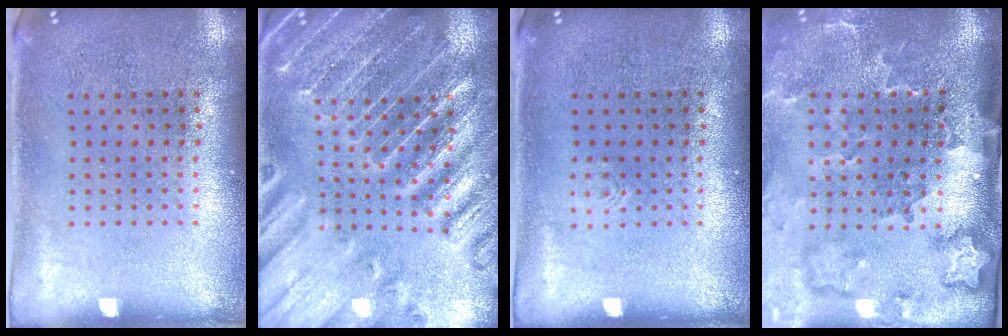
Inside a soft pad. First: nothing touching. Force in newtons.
{"total": 3.5, "press": 3.4, "slide": 0.8}
{"total": 0.5, "press": 0.5, "slide": 0.1}
{"total": 3.5, "press": 2.4, "slide": 2.5}